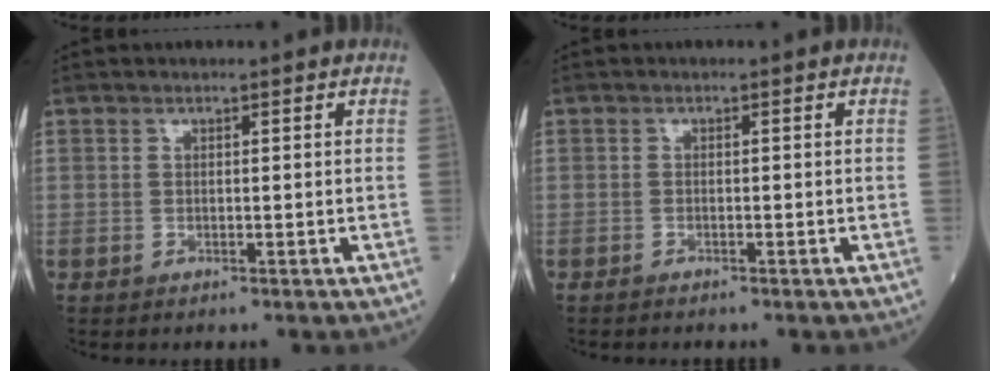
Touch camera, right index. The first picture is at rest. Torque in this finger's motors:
{"motor_torque": [-0.07, -0.04, -0.08, 0.01]}